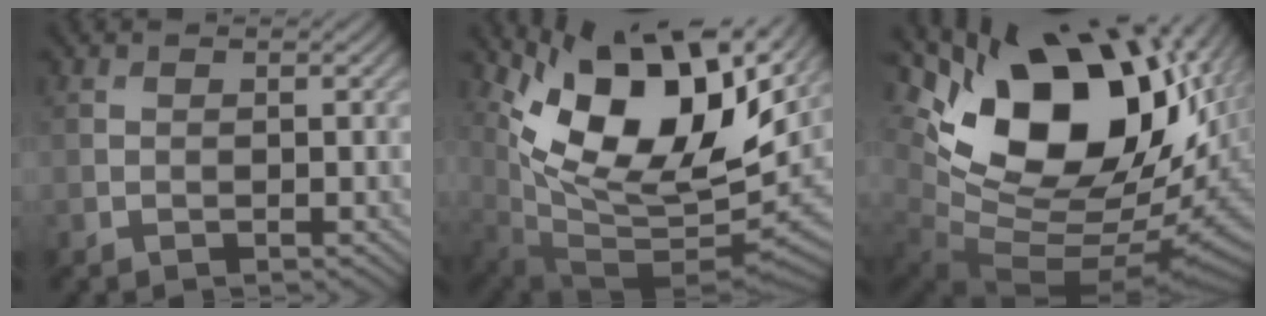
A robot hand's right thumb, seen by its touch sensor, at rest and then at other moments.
{"total": 16.2, "force": [7.3, 7.8, 12.1], "torque": [-0.228, 0.000, 0.137]}
{"total": 19.2, "force": [6.0, 11.8, 14.0], "torque": [-0.251, -0.007, 0.125]}